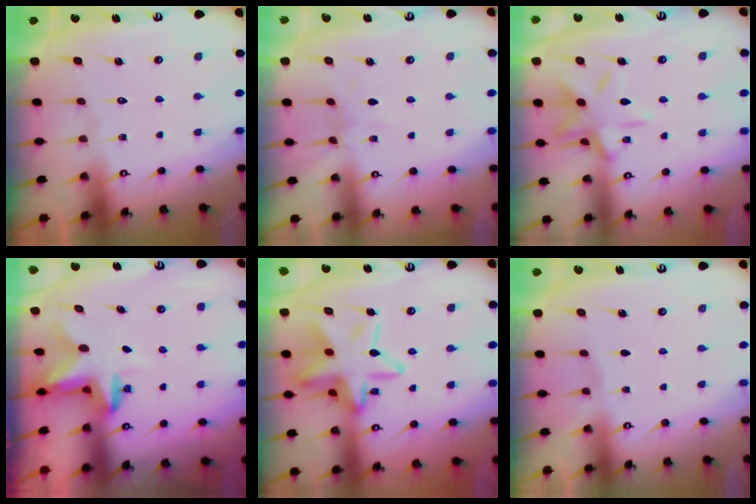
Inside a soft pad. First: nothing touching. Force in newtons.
{"total": 4.7, "press": 4.7, "slide": 0.4}
{"total": 11.6, "press": 11.5, "slide": 0.8}
{"total": 2.6, "press": 2.6, "slide": 0.4}
{"total": 16.7, "press": 16.7, "slide": 1.5}
{"total": 2.1, "press": 2.1, "slide": 0.3}